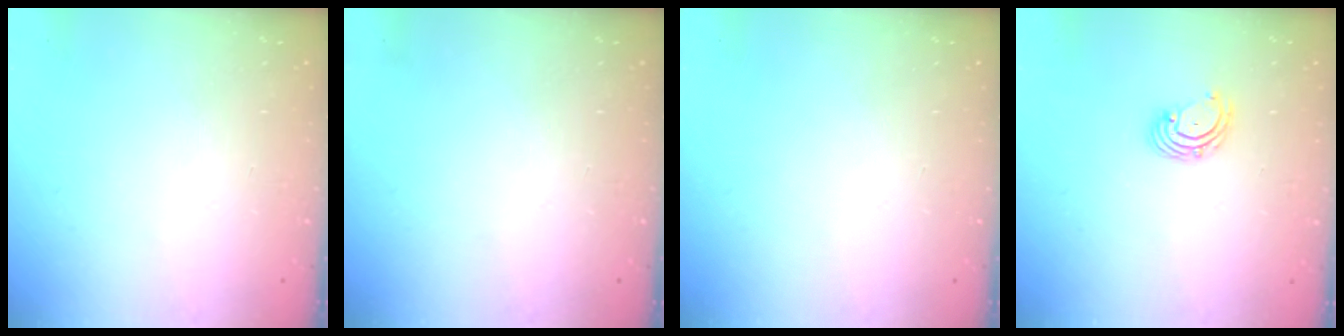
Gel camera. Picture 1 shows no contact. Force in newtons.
{"total": 0.0}
{"total": 0.0}
{"total": 3.4, "press": 3.3, "slide": 0.5}